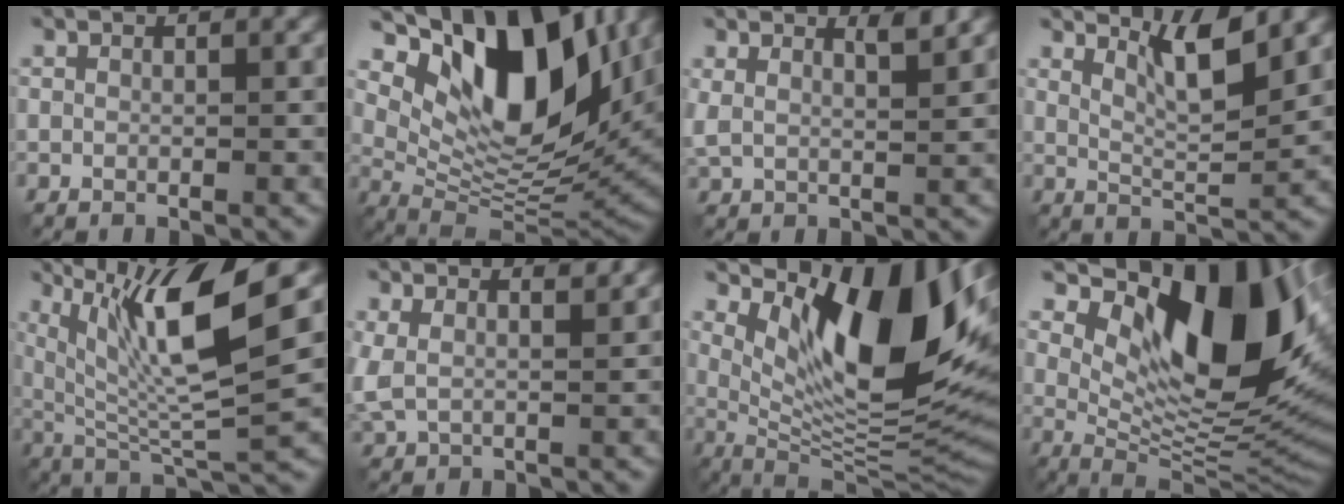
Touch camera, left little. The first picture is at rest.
{"total": 13.2, "force": [6.1, 6.3, 9.9], "torque": [-0.158, -0.005, 0.114]}
{"total": 2.8, "force": [2.0, 0.8, 1.8], "torque": [-0.032, -0.002, 0.033]}
{"total": 4.4, "force": [2.6, 0.7, 3.4], "torque": [-0.067, -0.008, 0.049]}
{"total": 10.9, "force": [4.2, 2.3, 9.8], "torque": [-0.175, -0.001, 0.083]}
{"total": 3.8, "force": [2.2, 1.8, 2.6], "torque": [-0.068, 0.006, 0.041]}
{"total": 14.0, "force": [4.6, 5.1, 12.2], "torque": [-0.179, -0.005, 0.082]}
{"total": 14.2, "force": [5.0, 6.6, 11.5], "torque": [-0.164, -0.002, 0.094]}